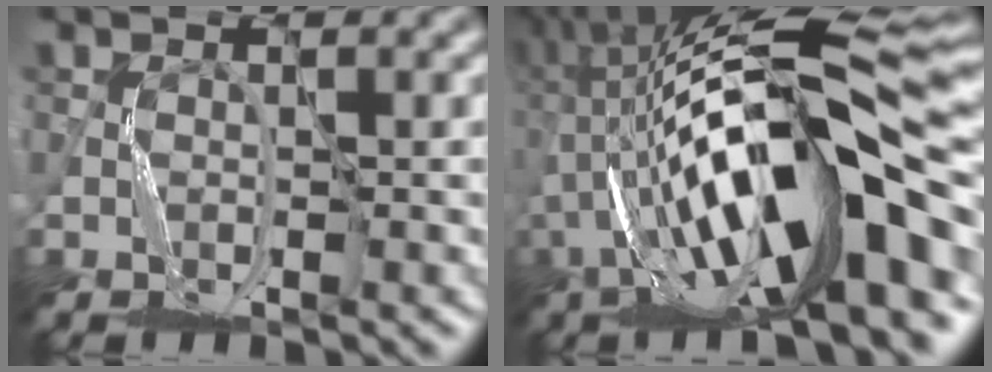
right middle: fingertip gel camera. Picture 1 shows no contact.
{"total": 16.4, "force": [-2.4, 4.5, 15.6], "torque": [-0.269, 0.031, -0.043]}